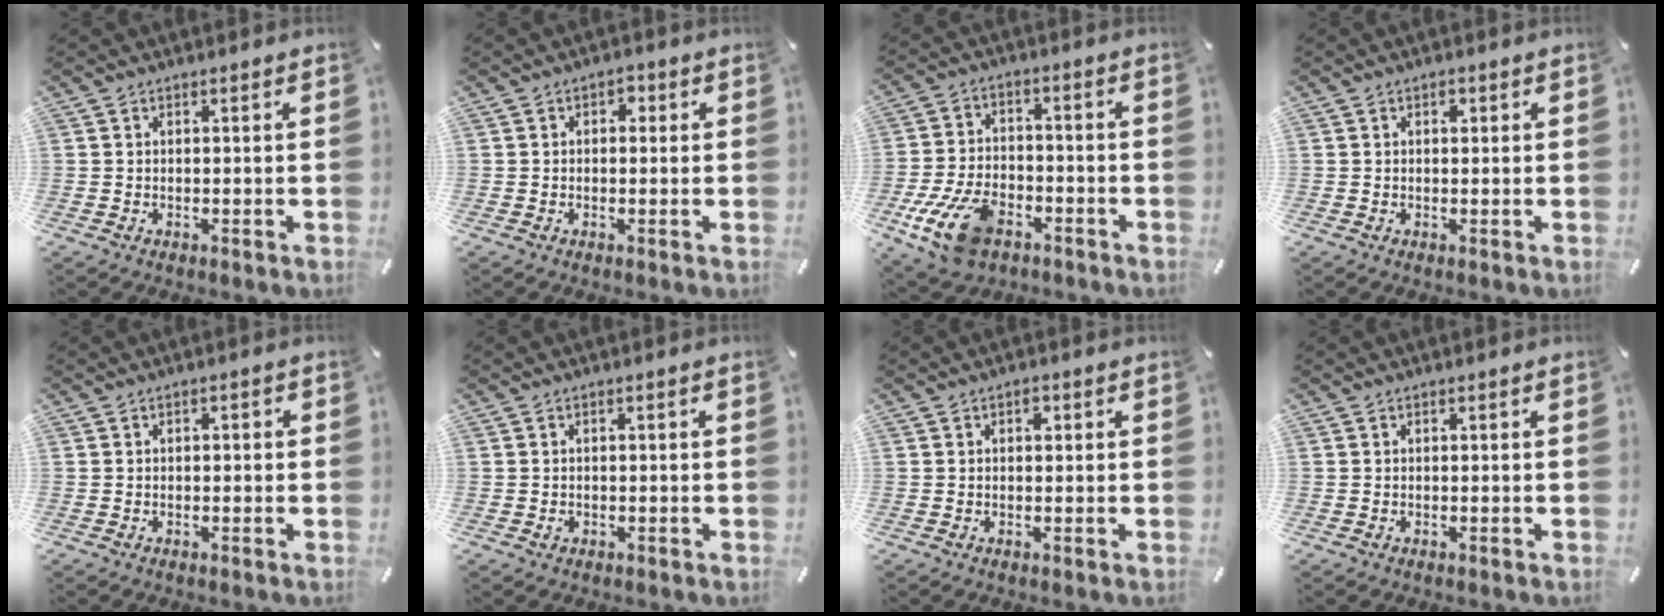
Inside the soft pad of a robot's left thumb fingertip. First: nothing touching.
{"total": 1.9, "force": [-0.2, 1.6, 1.1], "torque": [-0.014, 0.006, -0.009]}
{"total": 13.6, "force": [-6.6, 7.9, 8.8], "torque": [-0.170, 0.028, -0.116]}
{"total": 1.2, "force": [0.3, 0.9, 0.7], "torque": [-0.006, 0.001, 0.004]}
{"total": 1.0, "force": [-0.5, 0.7, 0.6], "torque": [-0.011, 0.004, -0.012]}
{"total": 0.8, "force": [-0.3, 0.6, 0.4], "torque": [-0.007, 0.002, -0.006]}
{"total": 1.4, "force": [0.4, 1.0, 0.9], "torque": [-0.010, 0.002, 0.004]}
{"total": 0.0}